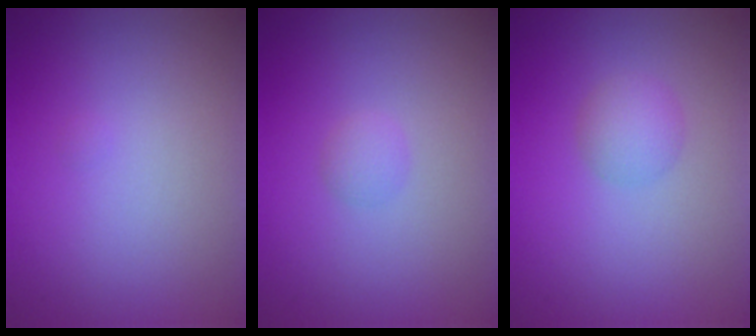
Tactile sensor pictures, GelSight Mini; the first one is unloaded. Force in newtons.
{"total": 1.0, "press": 1.0, "slide": 0.0}
{"total": 2.0, "press": 2.0, "slide": 0.2}